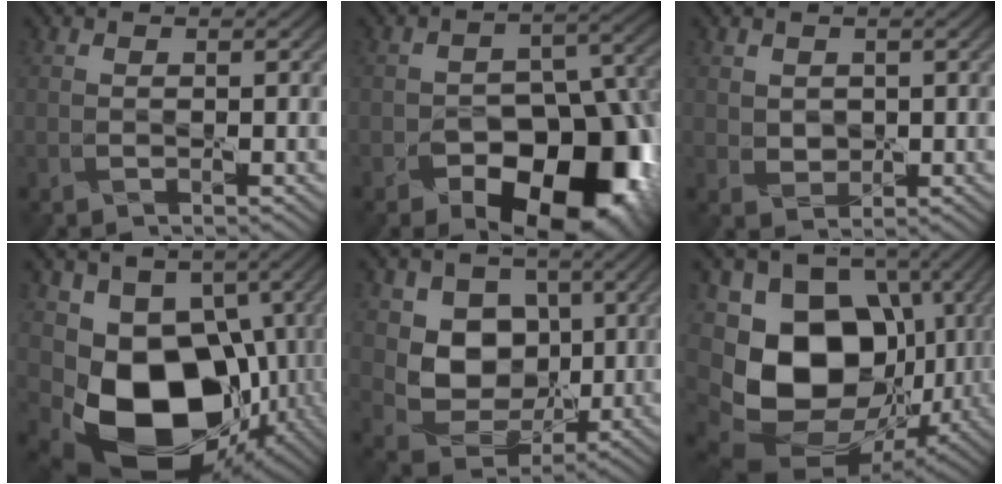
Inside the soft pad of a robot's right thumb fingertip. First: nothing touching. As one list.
[{"total": 16.5, "force": [-9.0, 9.7, 9.9], "torque": [-0.114, -0.009, -0.127]}, {"total": 2.0, "force": [0.7, 1.7, 0.9], "torque": [-0.027, -0.006, 0.015]}, {"total": 15.5, "force": [-2.4, 11.5, 10.0], "torque": [-0.171, -0.050, -0.027]}, {"total": 8.7, "force": [1.6, 7.2, 4.6], "torque": [-0.102, -0.016, 0.019]}, {"total": 17.4, "force": [-1.2, 13.2, 11.3], "torque": [-0.217, -0.033, -0.007]}]